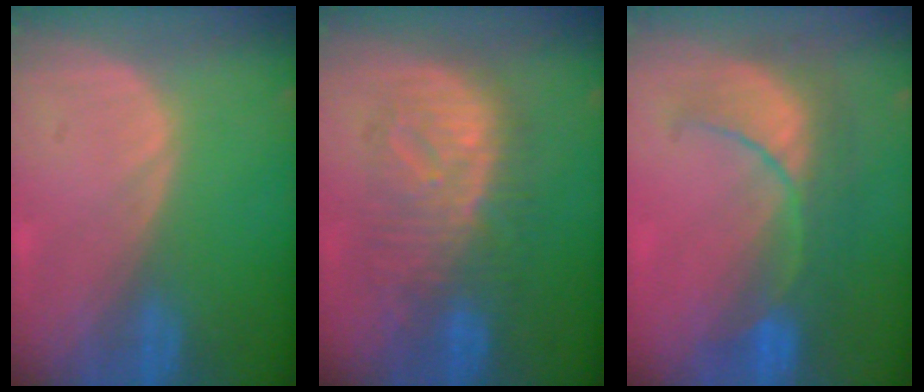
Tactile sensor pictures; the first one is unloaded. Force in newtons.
{"total": 9.0, "press": 9.0, "slide": 0.3}
{"total": 8.1, "press": 8.1, "slide": 0.7}